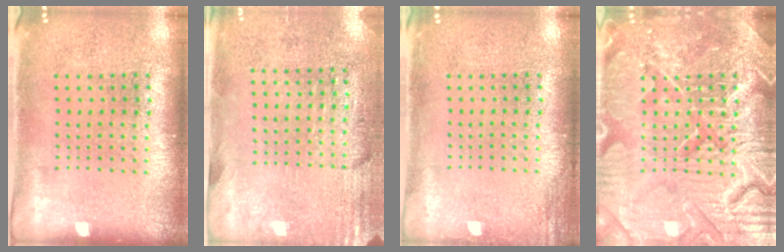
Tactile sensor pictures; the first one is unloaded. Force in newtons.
{"total": 2.8, "press": 2.5, "slide": 1.4}
{"total": 1.4, "press": 1.4, "slide": 0.2}
{"total": 7.7, "press": 7.6, "slide": 0.9}